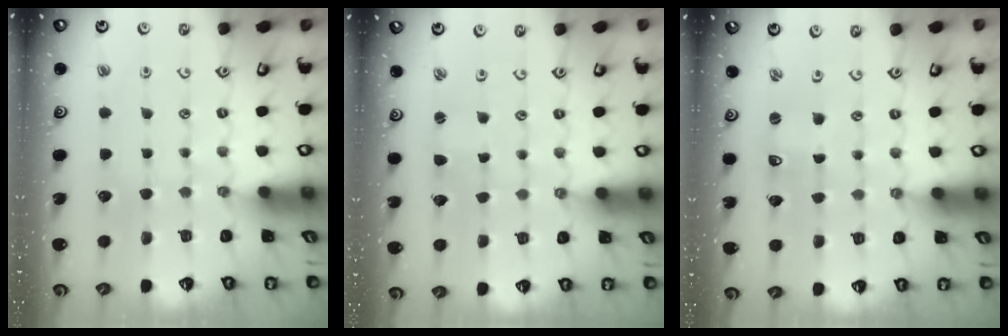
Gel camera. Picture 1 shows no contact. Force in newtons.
{"total": 1.6, "press": 1.6, "slide": 0.1}
{"total": 0.0}